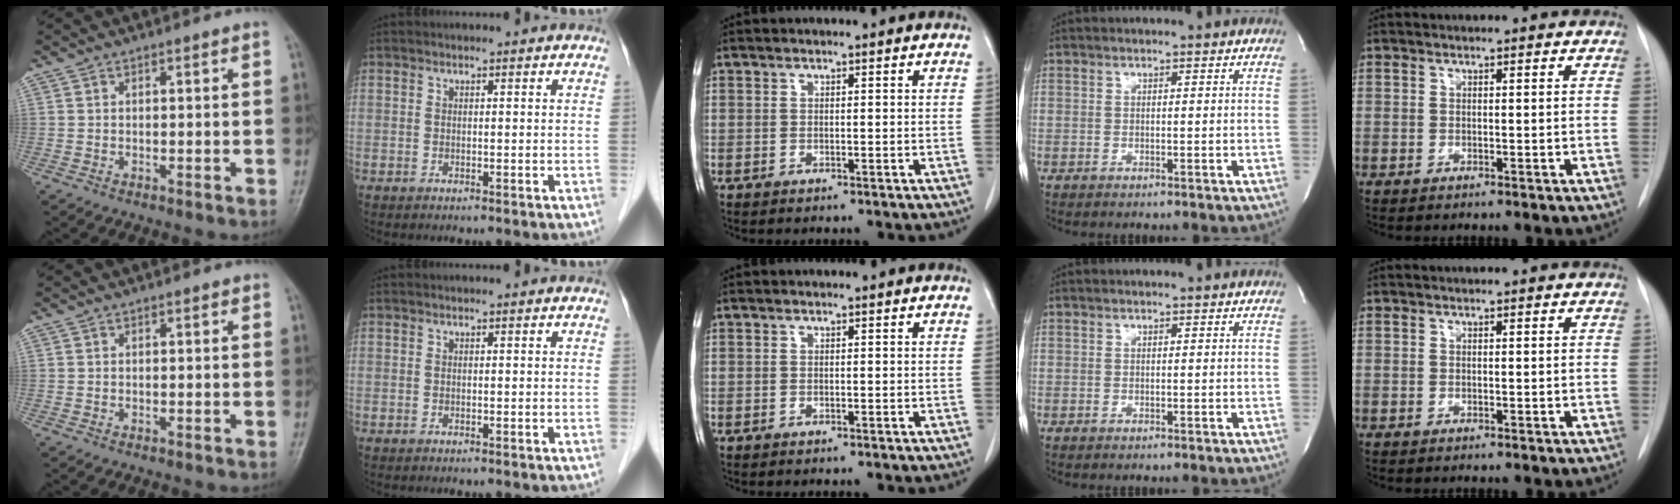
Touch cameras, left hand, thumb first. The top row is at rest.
{}